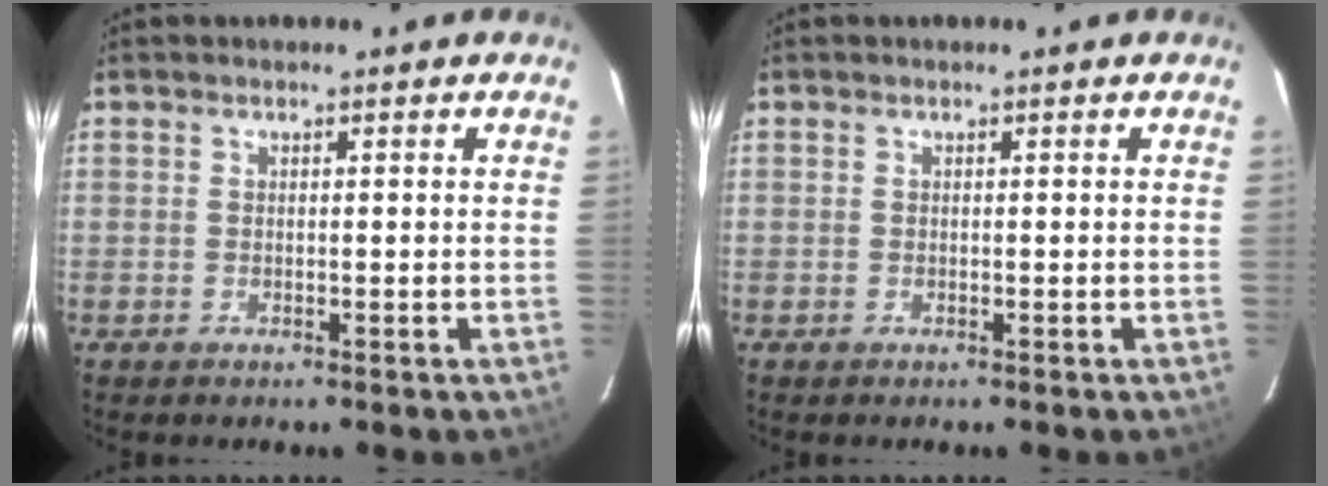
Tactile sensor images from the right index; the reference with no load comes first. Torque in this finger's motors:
{"motor_torque": [0.00, 0.00, 0.00, 0.00]}